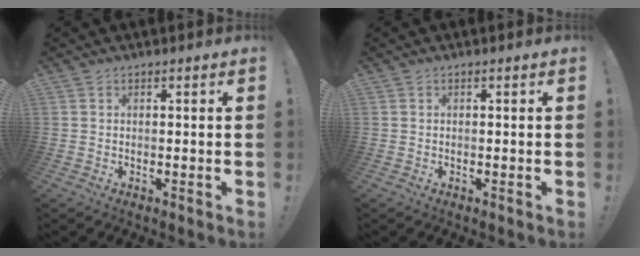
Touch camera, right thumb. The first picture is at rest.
{"total": 0.0}